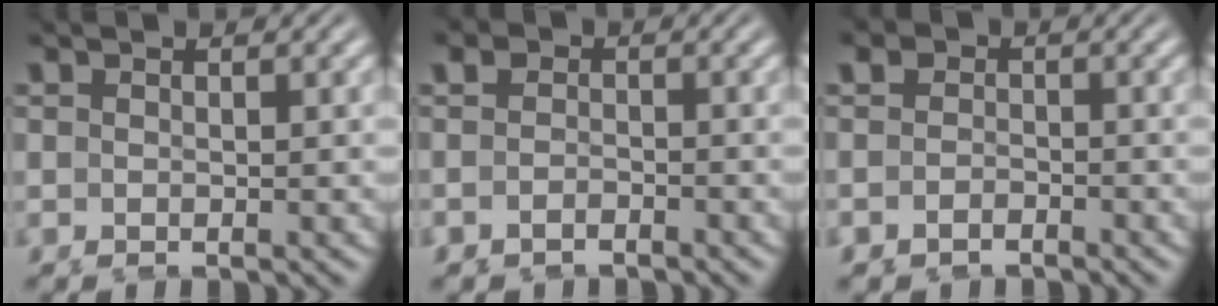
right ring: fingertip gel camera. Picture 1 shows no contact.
{"total": 2.8, "force": [-2.0, 1.9, 0.4], "torque": [-0.024, -0.019, -0.034]}
{"total": 3.3, "force": [-2.2, 2.5, 0.4], "torque": [-0.024, -0.020, -0.038]}